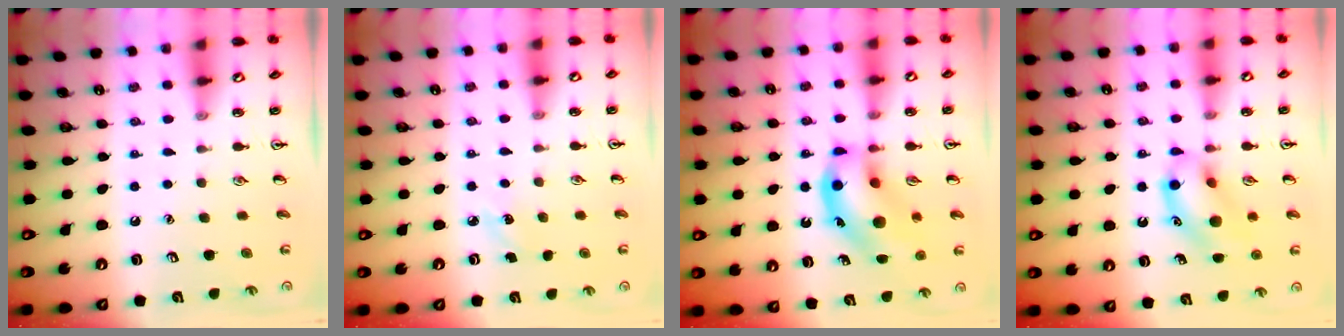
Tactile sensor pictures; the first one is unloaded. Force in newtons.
{"total": 3.2, "press": 3.0, "slide": 1.1}
{"total": 15.9, "press": 15.6, "slide": 2.6}
{"total": 13.4, "press": 13.1, "slide": 2.8}